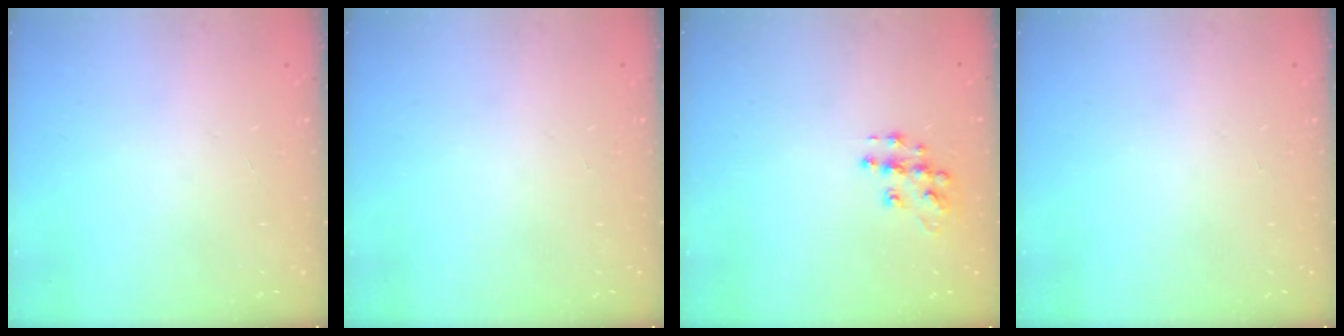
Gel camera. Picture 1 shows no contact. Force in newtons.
{"total": 0.0}
{"total": 9.3, "press": 9.3, "slide": 0.4}
{"total": 0.0}